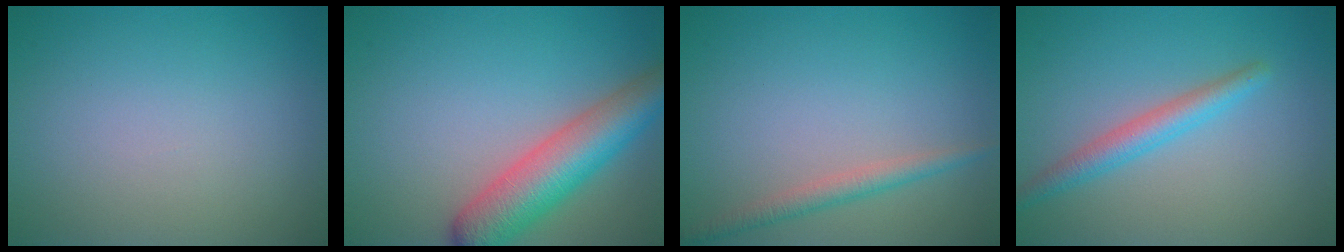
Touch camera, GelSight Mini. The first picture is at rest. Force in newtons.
{"total": 7.0, "press": 7.0, "slide": 0.2}
{"total": 1.9, "press": 1.9, "slide": 0.0}
{"total": 2.7, "press": 2.7, "slide": 0.1}